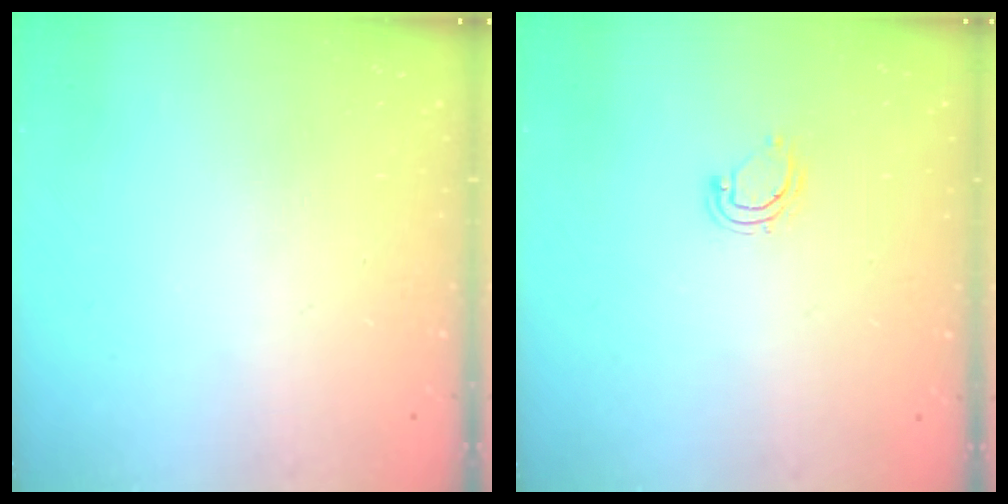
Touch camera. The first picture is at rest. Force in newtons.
{"total": 5.0, "press": 5.0, "slide": 0.2}